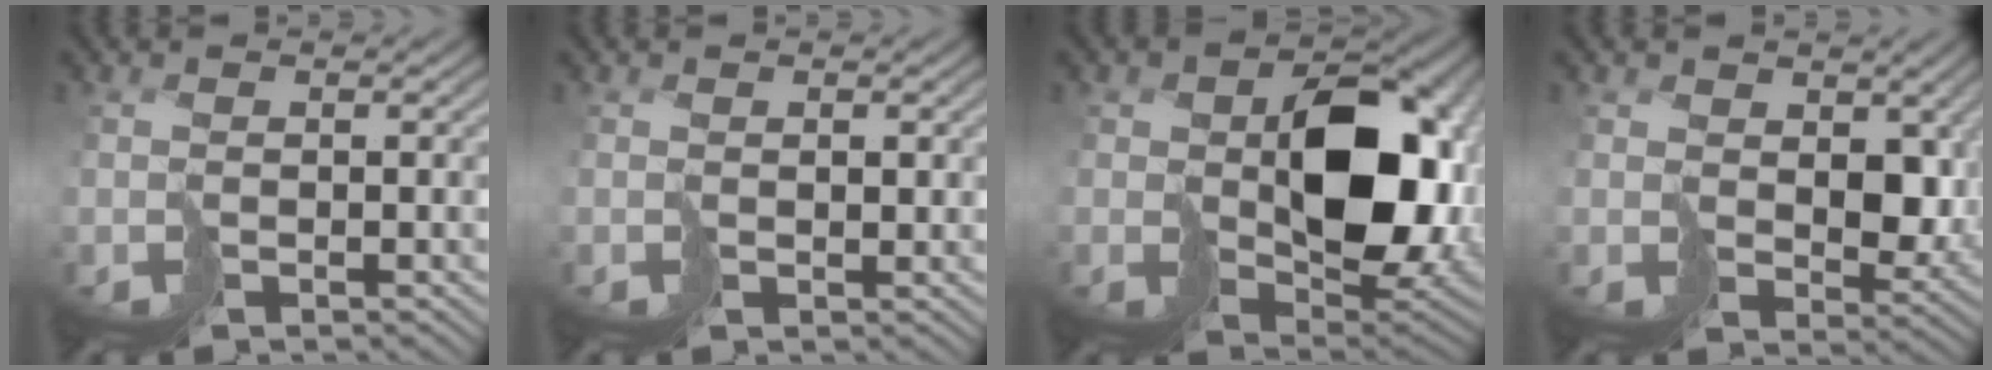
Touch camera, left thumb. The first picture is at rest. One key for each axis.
{"total": 0.9, "fx": 0.8, "fy": 0.4, "fz": 0.1, "tx": 0.007, "ty": 0.003, "tz": 0.021}
{"total": 14.6, "fx": 1.6, "fy": 10.1, "fz": 10.4, "tx": -0.142, "ty": -0.029, "tz": 0.057}
{"total": 6.4, "fx": 1.5, "fy": 4.5, "fz": 4.2, "tx": -0.091, "ty": -0.010, "tz": 0.031}